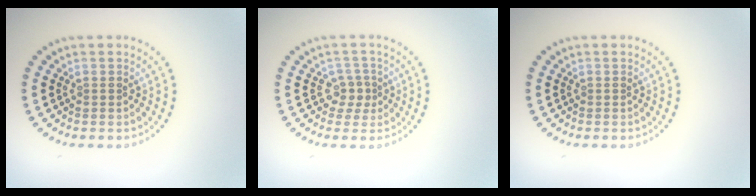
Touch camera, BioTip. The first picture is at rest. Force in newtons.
{"total": 2.0, "press": 1.5, "slide": 1.2}
{"total": 0.0}